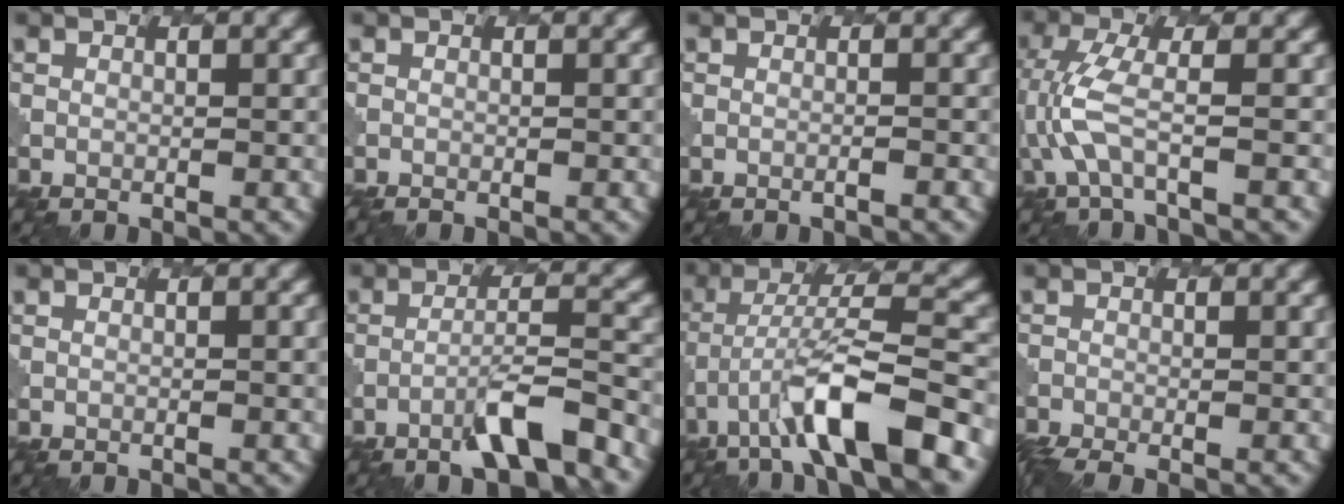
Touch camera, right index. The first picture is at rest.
{"total": 0.9, "force": [-0.8, 0.3, 0.3], "torque": [0.003, 0.002, -0.011]}
{"total": 0.7, "force": [-0.4, 0.1, 0.5], "torque": [-0.001, 0.000, -0.013]}
{"total": 3.8, "force": [-0.9, 0.9, 3.5], "torque": [-0.086, 0.000, -0.021]}
{"total": 0.7, "force": [0.1, 0.2, 0.6], "torque": [-0.005, 0.001, -0.005]}
{"total": 4.7, "force": [-3.1, 0.5, 3.6], "torque": [-0.059, 0.009, -0.052]}
{"total": 8.8, "force": [-4.7, 1.7, 7.2], "torque": [-0.131, 0.013, -0.080]}
{"total": 3.5, "force": [-2.8, 0.7, 2.0], "torque": [-0.034, -0.014, -0.050]}